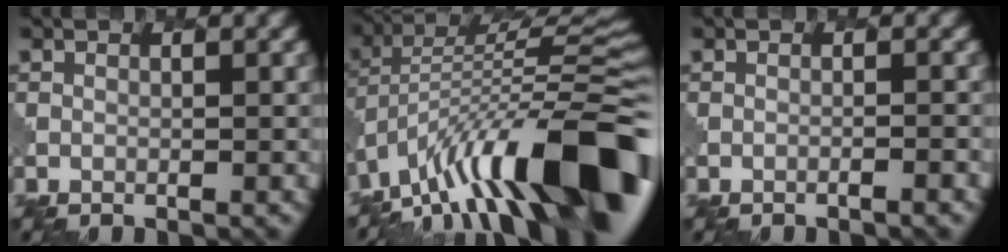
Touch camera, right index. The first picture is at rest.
{"total": 15.5, "force": [-7.5, 4.6, 12.8], "torque": [-0.199, 0.038, -0.139]}
{"total": 1.2, "force": [-0.8, 0.2, 0.9], "torque": [-0.004, 0.002, -0.020]}